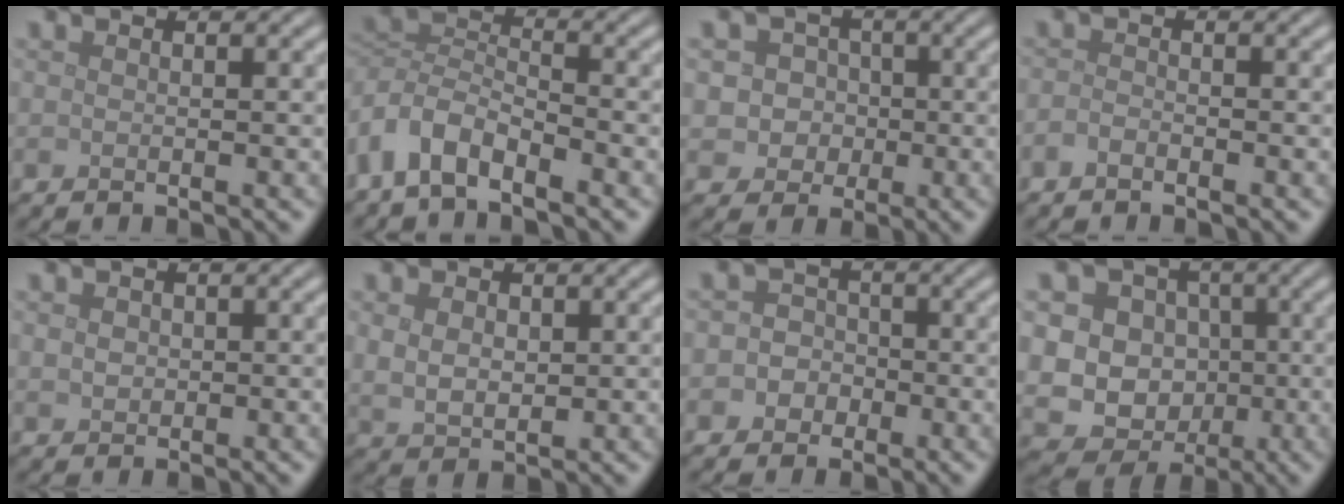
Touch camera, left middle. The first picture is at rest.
{"total": 4.9, "force": [-3.2, 2.2, 2.9], "torque": [-0.056, -0.001, -0.074]}
{"total": 4.0, "force": [0.2, 3.8, 1.2], "torque": [0.002, 0.018, -0.008]}
{"total": 1.0, "force": [-0.8, 0.3, 0.5], "torque": [-0.012, -0.001, -0.019]}
{"total": 1.0, "force": [0.2, 0.9, 0.4], "torque": [-0.006, -0.002, 0.006]}
{"total": 2.8, "force": [0.7, 1.9, 1.8], "torque": [-0.041, -0.004, 0.019]}
{"total": 2.6, "force": [-0.7, 2.4, 0.7], "torque": [0.013, 0.004, -0.027]}
{"total": 14.3, "force": [0.0, 13.5, 4.6], "torque": [-0.104, 0.016, -0.021]}